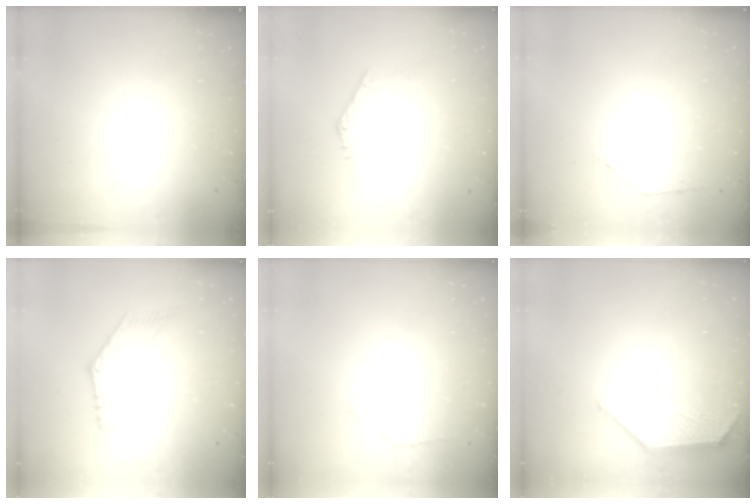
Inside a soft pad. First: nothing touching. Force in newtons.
{"total": 1.0, "press": 1.0, "slide": 0.1}
{"total": 3.8, "press": 3.7, "slide": 0.8}
{"total": 0.6, "press": 0.2, "slide": 0.6}
{"total": 1.6, "press": 1.5, "slide": 0.6}
{"total": 0.8, "press": 0.8, "slide": 0.2}